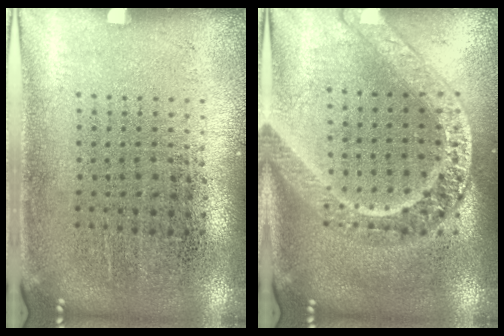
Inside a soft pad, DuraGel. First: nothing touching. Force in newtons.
{"total": 3.4, "press": 3.4, "slide": 0.4}